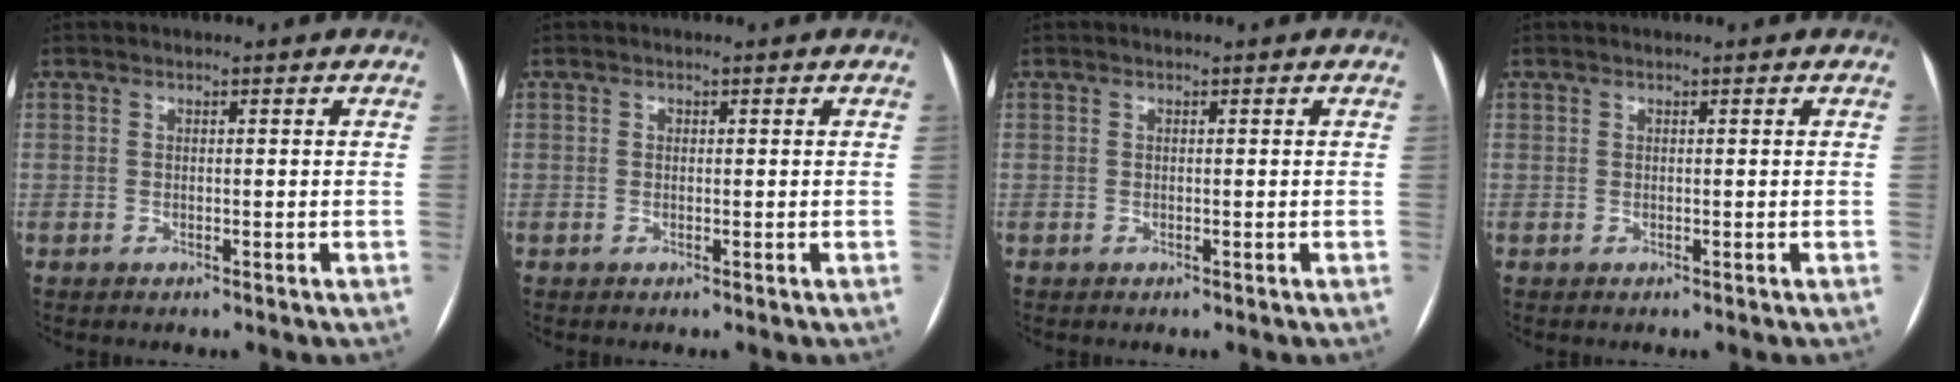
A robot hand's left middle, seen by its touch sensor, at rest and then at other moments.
{"total": 0.0}
{"total": 0.0}
{"total": 0.0}